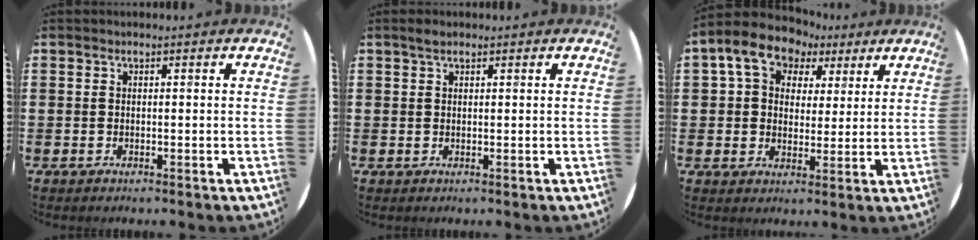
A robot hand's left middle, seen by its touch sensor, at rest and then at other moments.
{"total": 1.1, "force": [0.8, 0.6, 0.5], "torque": [-0.003, 0.003, 0.013]}
{"total": 8.1, "force": [5.2, 5.6, 2.6], "torque": [-0.066, -0.002, 0.094]}